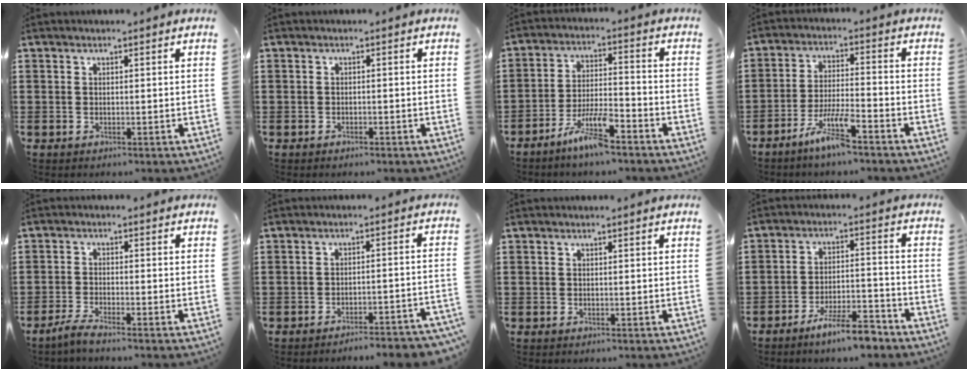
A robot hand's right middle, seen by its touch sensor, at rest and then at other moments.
{"total": 0.8, "force": [-0.8, 0.2, 0.1], "torque": [-0.005, 0.000, -0.016]}
{"total": 7.5, "force": [-5.4, 1.5, 5.1], "torque": [-0.108, -0.003, -0.102]}
{"total": 7.0, "force": [-5.0, 0.8, 4.8], "torque": [-0.104, -0.009, -0.095]}
{"total": 2.4, "force": [-2.0, -0.1, 1.3], "torque": [-0.038, -0.001, -0.043]}
{"total": 3.4, "force": [-3.3, -0.3, 0.8], "torque": [-0.015, -0.002, -0.070]}
{"total": 0.0}
{"total": 7.4, "force": [-6.1, 0.9, 4.1], "torque": [-0.075, 0.002, -0.114]}